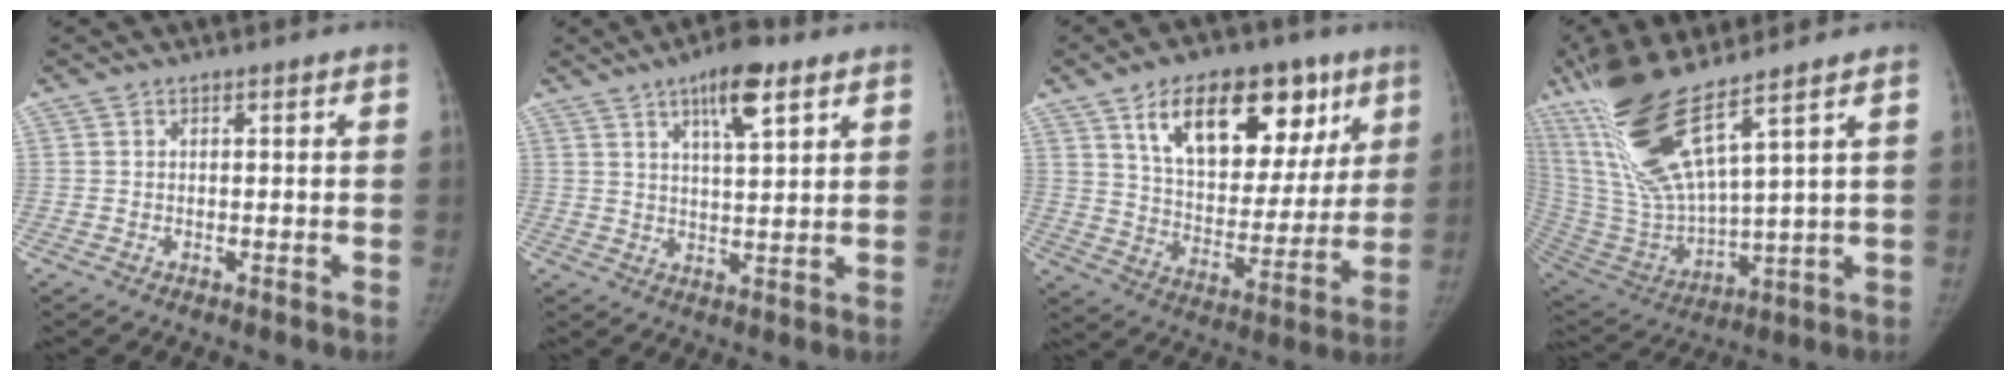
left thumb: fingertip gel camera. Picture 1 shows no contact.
{"total": 8.6, "force": [4.9, 2.5, 6.6], "torque": [-0.089, -0.028, 0.077]}
{"total": 22.8, "force": [11.4, 12.9, 15.1], "torque": [-0.171, -0.028, 0.183]}
{"total": 20.8, "force": [12.0, 3.9, 16.6], "torque": [-0.340, -0.057, 0.242]}